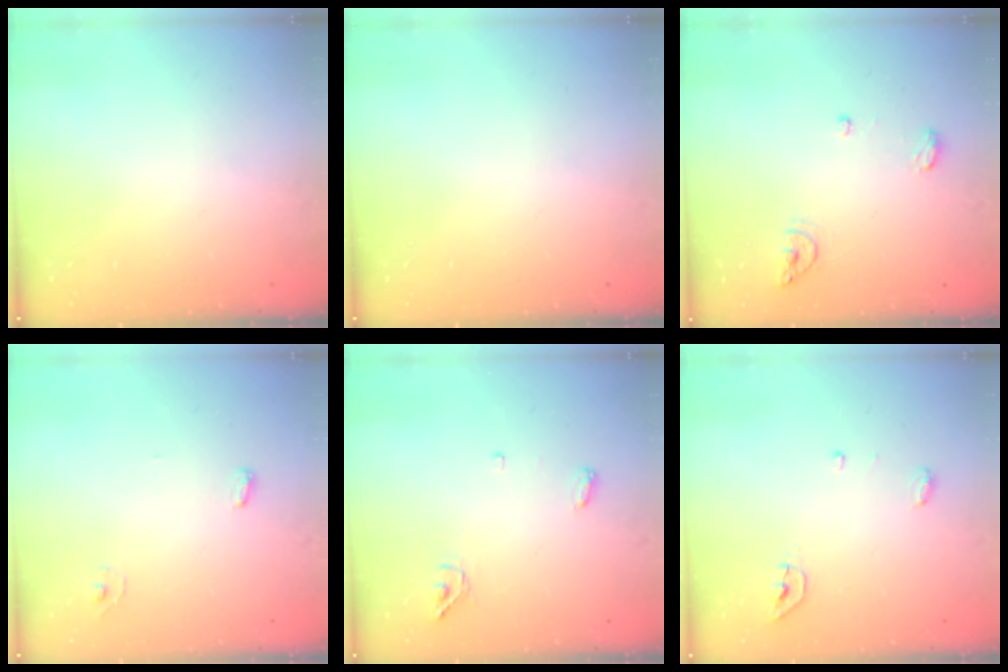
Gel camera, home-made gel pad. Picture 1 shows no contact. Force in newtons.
{"total": 0.0}
{"total": 10.0, "press": 7.3, "slide": 6.9}
{"total": 4.4, "press": 3.9, "slide": 2.1}
{"total": 4.4, "press": 4.3, "slide": 0.9}
{"total": 4.5, "press": 4.2, "slide": 1.5}